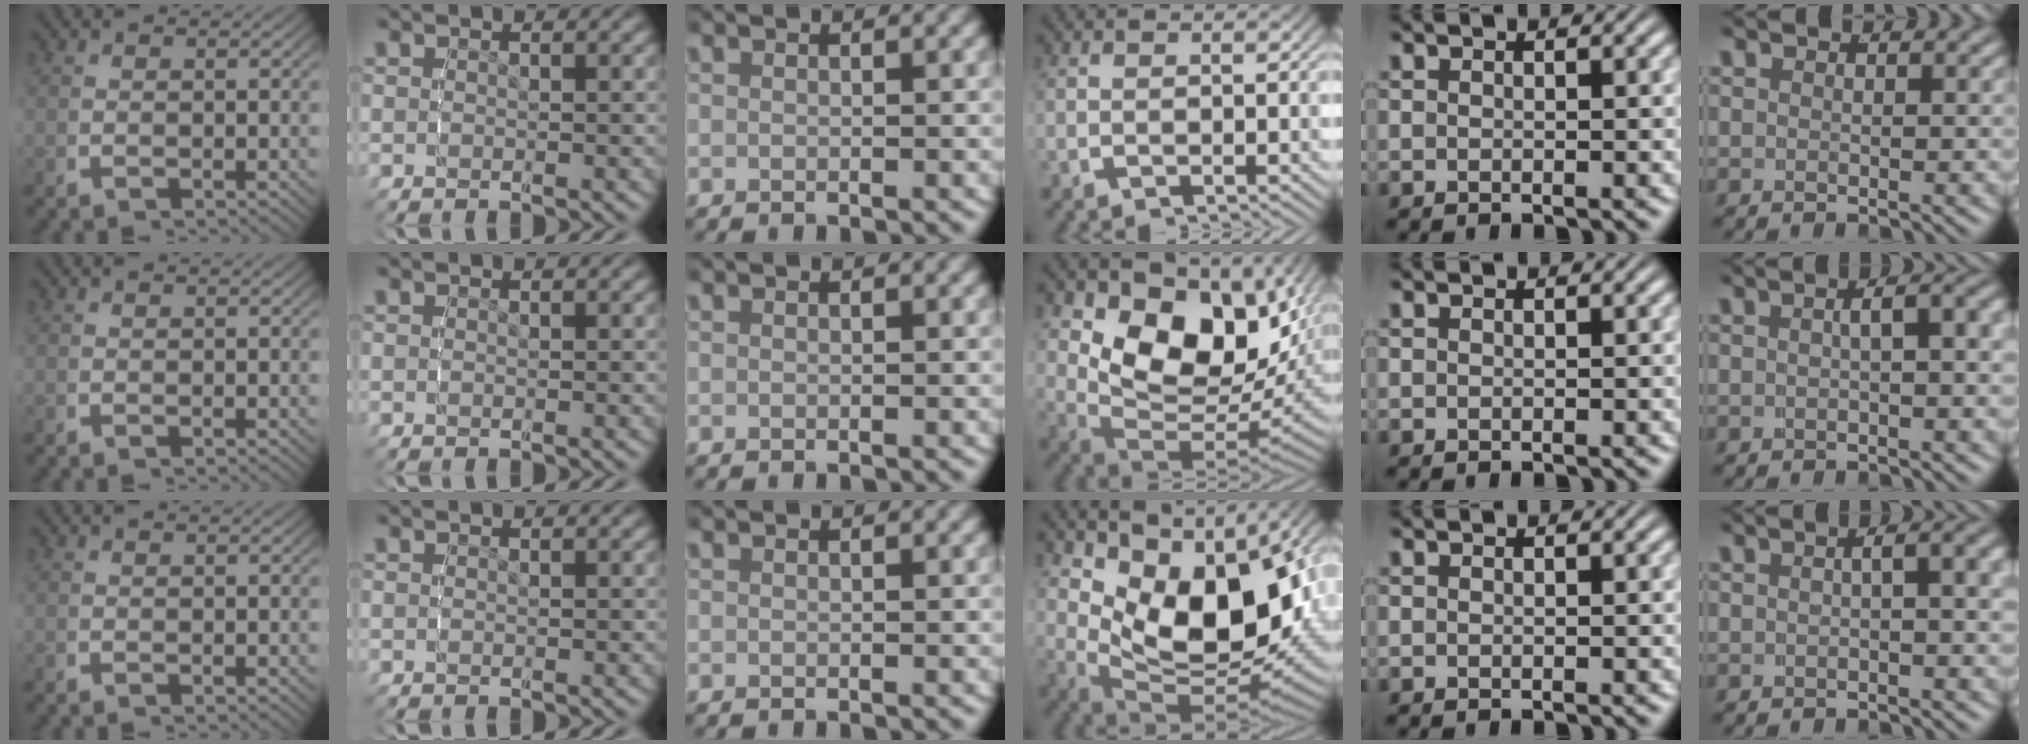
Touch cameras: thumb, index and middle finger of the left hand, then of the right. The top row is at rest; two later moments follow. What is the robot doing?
{"motion": "lift_and_place", "object": "lipstick"}